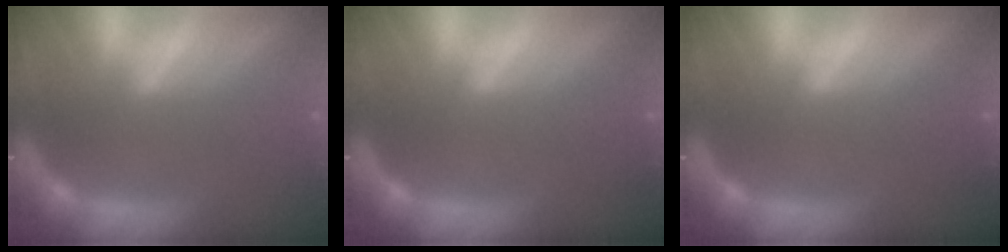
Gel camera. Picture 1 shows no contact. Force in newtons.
{"total": 0.0}
{"total": 0.0}